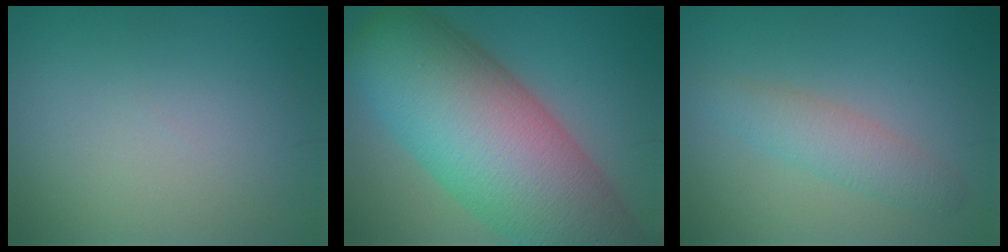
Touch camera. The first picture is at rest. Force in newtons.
{"total": 16.8, "press": 16.8, "slide": 0.8}
{"total": 2.8, "press": 2.8, "slide": 0.0}